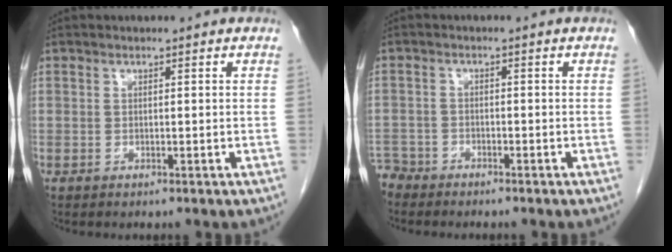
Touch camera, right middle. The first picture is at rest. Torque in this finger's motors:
{"motor_torque": [0.81, -1.33, 0.16, -0.07]}